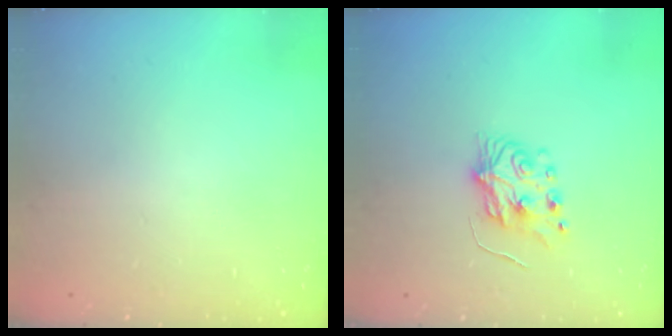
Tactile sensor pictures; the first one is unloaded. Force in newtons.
{"total": 6.4, "press": 6.4, "slide": 0.5}